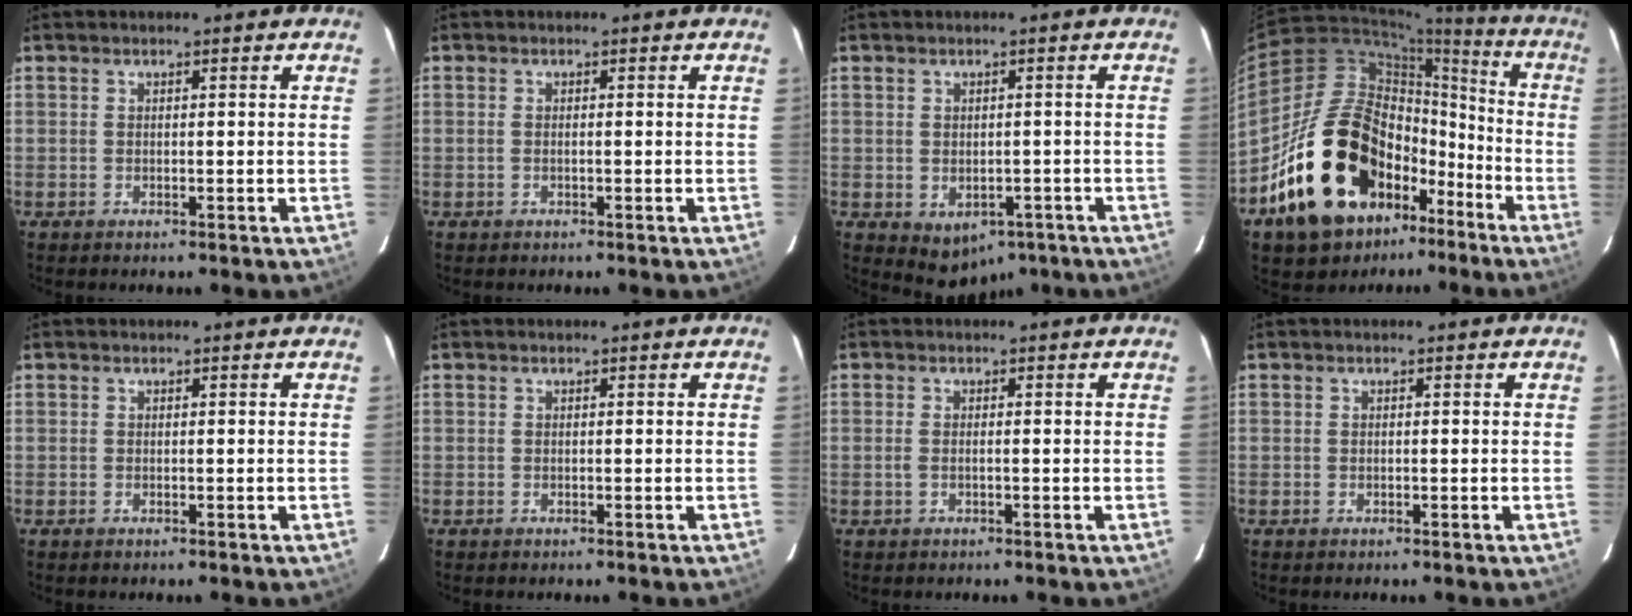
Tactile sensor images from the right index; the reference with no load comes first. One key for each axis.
{"total": 0.5, "fx": -0.1, "fy": 0.1, "fz": 0.5, "tx": -0.012, "ty": 0.001, "tz": -0.004}
{"total": 6.5, "fx": -3.2, "fy": 4.9, "fz": 2.8, "tx": -0.045, "ty": 0.002, "tz": -0.021}
{"total": 24.3, "fx": -12.6, "fy": 14.5, "fz": 14.9, "tx": -0.275, "ty": 0.008, "tz": -0.189}
{"total": 0.0}
{"total": 0.0}
{"total": 0.7, "fx": -0.2, "fy": 0.2, "fz": 0.6, "tx": -0.015, "ty": 0.001, "tz": -0.004}
{"total": 0.0}